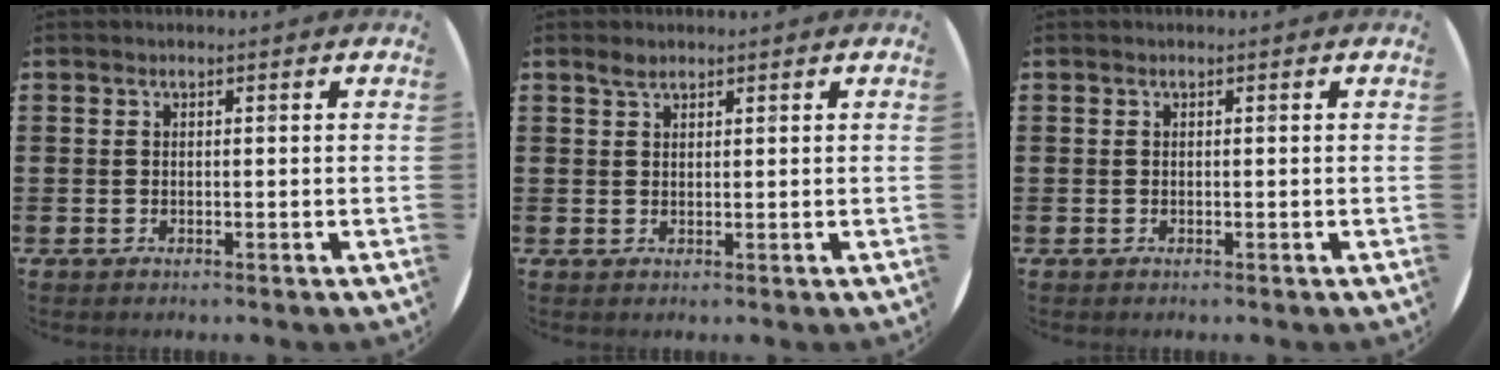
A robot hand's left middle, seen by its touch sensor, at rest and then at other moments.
{"total": 1.5, "force": [1.3, 0.6, 0.6], "torque": [-0.007, 0.000, 0.022]}
{"total": 0.0}